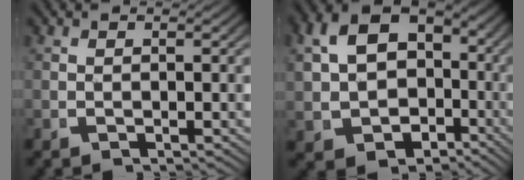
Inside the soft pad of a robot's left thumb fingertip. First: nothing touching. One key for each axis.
{"total": 11.5, "fx": 0.0, "fy": 9.4, "fz": 6.6, "tx": -0.156, "ty": -0.044, "tz": 0.022}